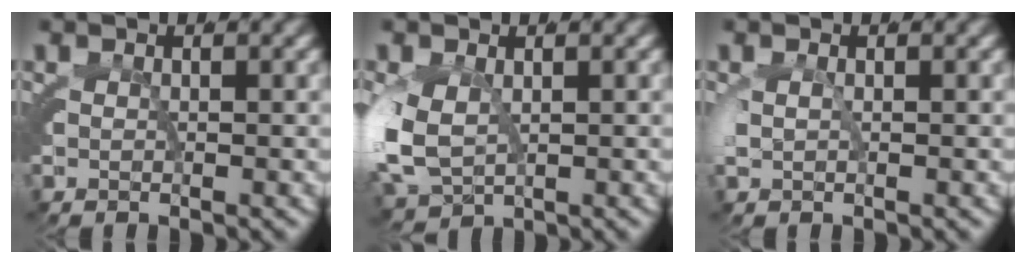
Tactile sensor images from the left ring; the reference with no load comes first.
{"total": 5.0, "force": [-0.4, 3.9, 3.1], "torque": [-0.103, -0.035, 0.017]}
{"total": 0.7, "force": [0.0, 0.0, 0.7], "torque": [-0.033, -0.007, 0.009]}